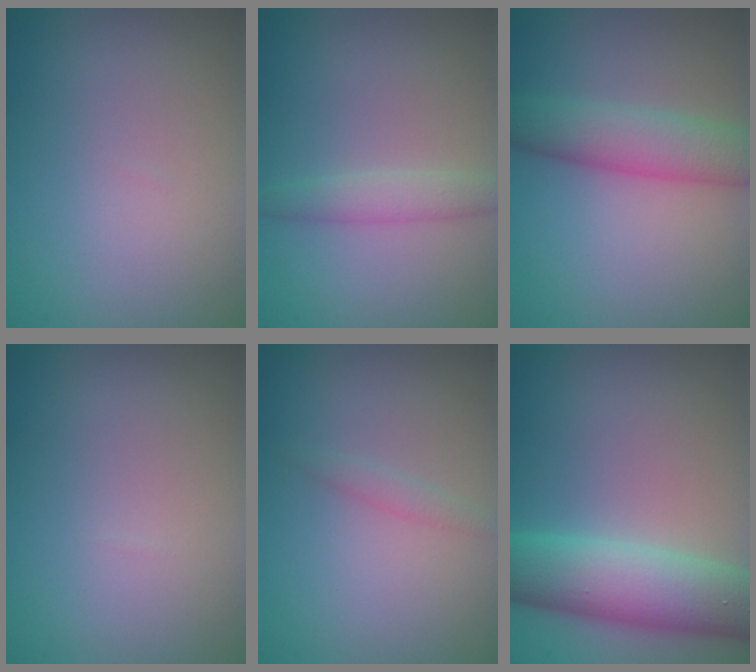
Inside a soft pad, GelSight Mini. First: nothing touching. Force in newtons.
{"total": 1.9, "press": 1.9, "slide": 0.1}
{"total": 4.7, "press": 4.7, "slide": 0.1}
{"total": 0.0}
{"total": 0.9, "press": 0.9, "slide": 0.1}
{"total": 7.3, "press": 7.3, "slide": 0.2}